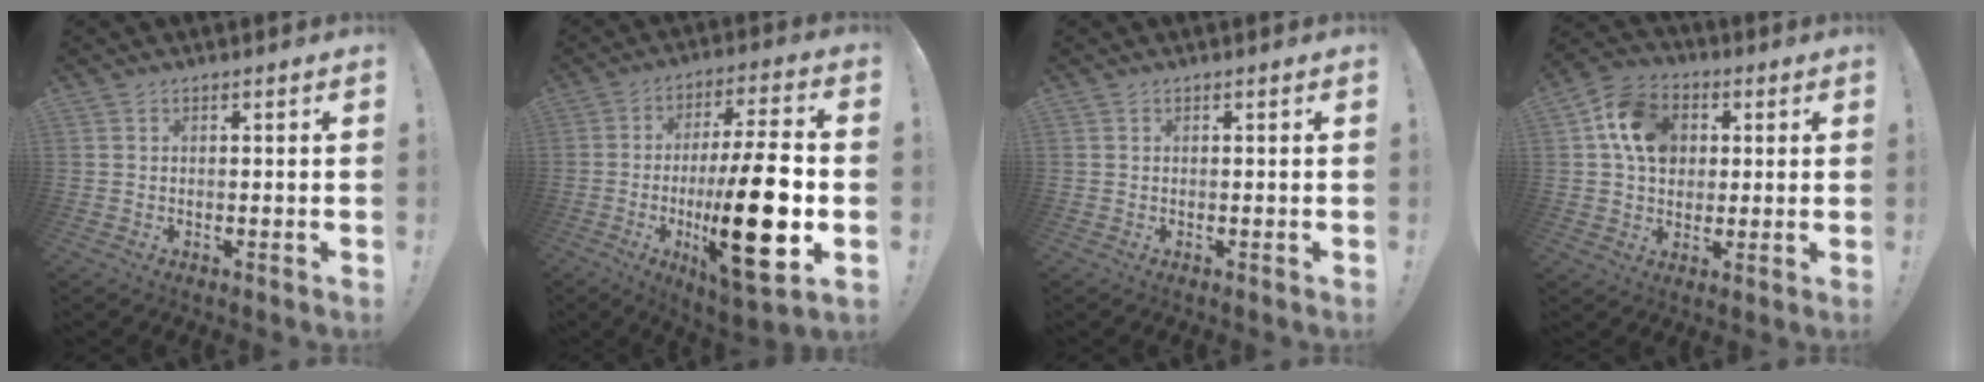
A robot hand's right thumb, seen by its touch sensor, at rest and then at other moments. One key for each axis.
{"total": 24.8, "fx": -4.5, "fy": 6.5, "fz": 23.5, "tx": -0.388, "ty": -0.001, "tz": -0.068}
{"total": 0.0}
{"total": 13.3, "fx": 3.4, "fy": 10.7, "fz": 7.2, "tx": -0.117, "ty": 0.010, "tz": 0.074}